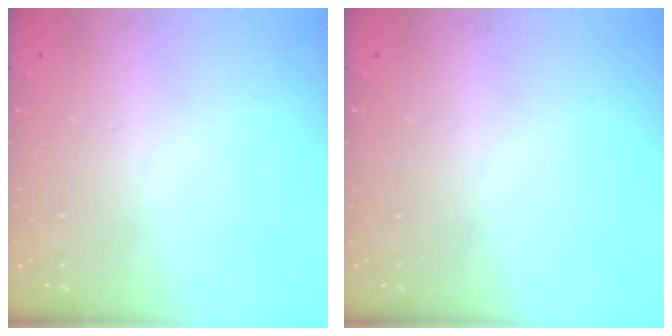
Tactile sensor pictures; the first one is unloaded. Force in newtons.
{"total": 2.7, "press": 2.0, "slide": 1.8}